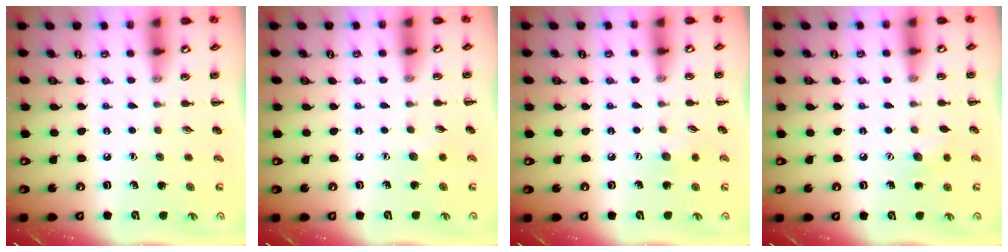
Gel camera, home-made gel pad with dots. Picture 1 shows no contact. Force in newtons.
{"total": 3.6, "press": 3.4, "slide": 1.0}
{"total": 4.9, "press": 4.8, "slide": 1.0}
{"total": 6.5, "press": 6.3, "slide": 1.6}